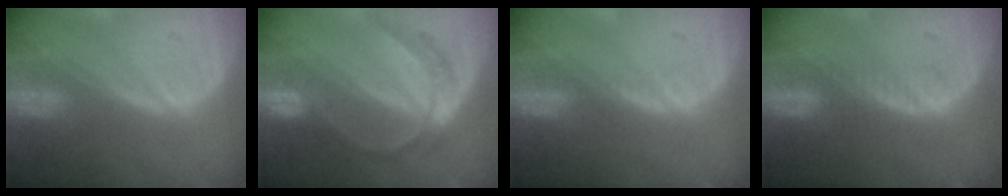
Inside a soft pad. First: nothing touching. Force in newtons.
{"total": 6.1, "press": 6.1, "slide": 0.3}
{"total": 0.5, "press": 0.5, "slide": 0.1}
{"total": 2.3, "press": 2.3, "slide": 0.3}